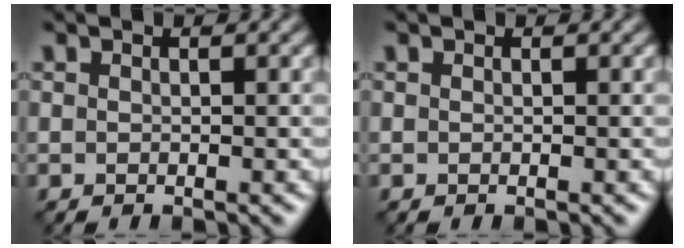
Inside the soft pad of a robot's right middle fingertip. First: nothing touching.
{"total": 0.0}